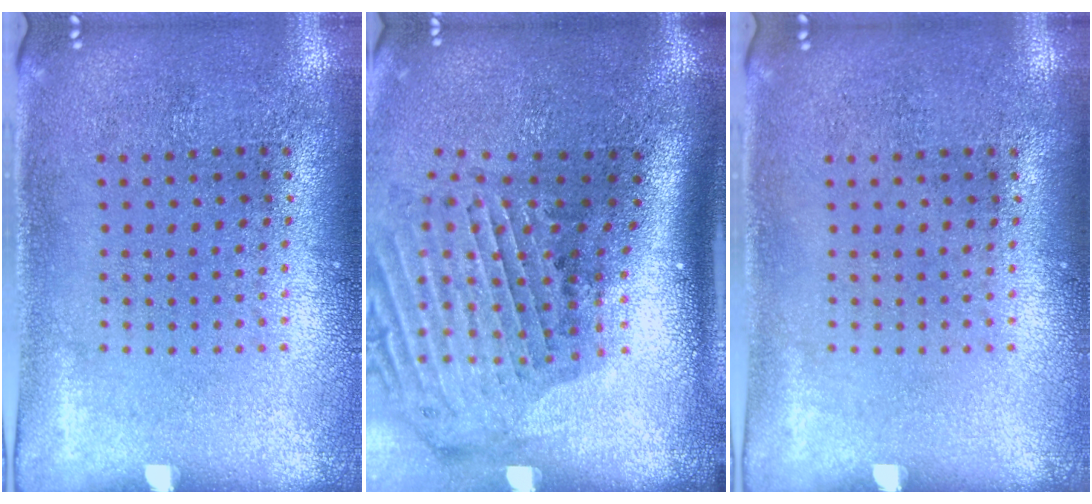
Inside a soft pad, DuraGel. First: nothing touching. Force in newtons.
{"total": 2.9, "press": 2.1, "slide": 2.0}
{"total": 0.0}